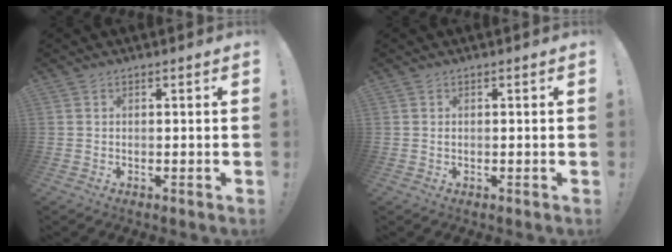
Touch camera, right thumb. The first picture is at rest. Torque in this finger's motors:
{"motor_torque": [0.03, 0.11, 0.09, -0.15, 0.00]}